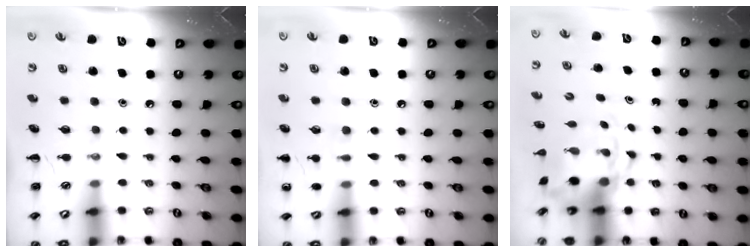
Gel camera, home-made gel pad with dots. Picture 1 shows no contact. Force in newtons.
{"total": 7.2, "press": 7.0, "slide": 1.8}
{"total": 3.8, "press": 3.7, "slide": 0.9}